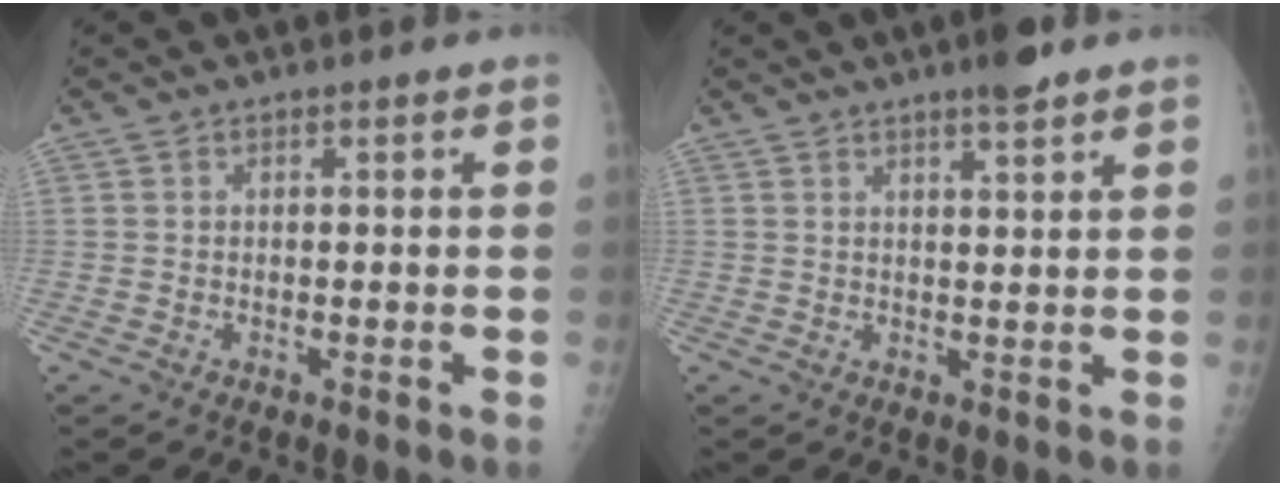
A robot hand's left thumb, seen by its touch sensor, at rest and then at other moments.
{"total": 4.0, "force": [3.0, 0.5, 2.7], "torque": [-0.037, -0.015, 0.046]}